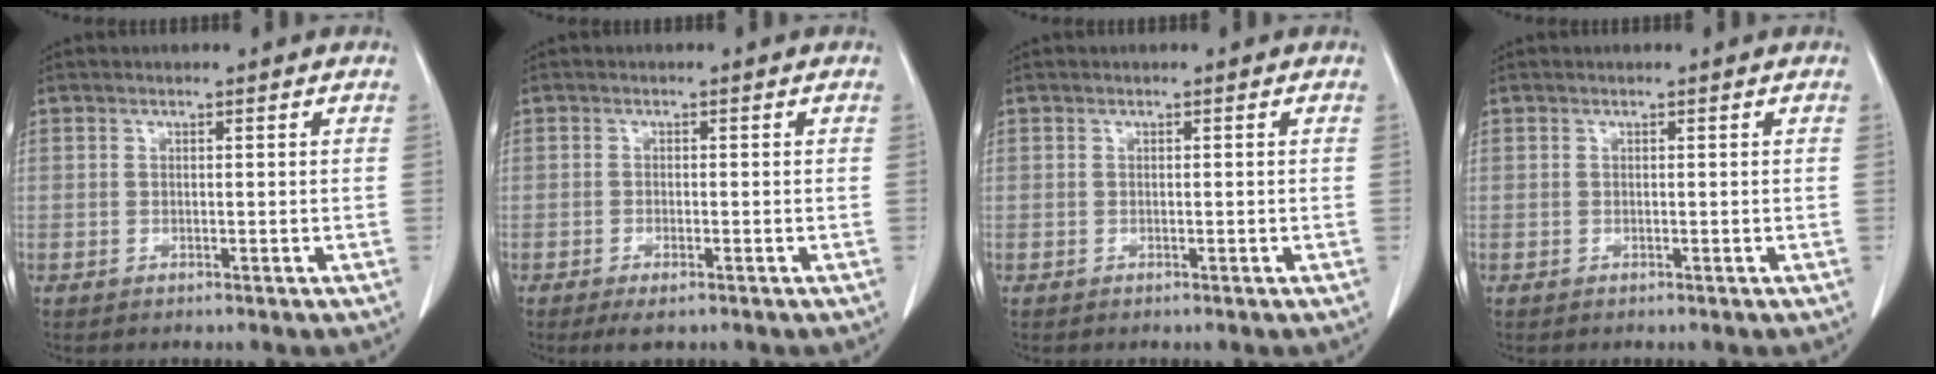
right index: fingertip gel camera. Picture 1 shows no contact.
{"total": 2.4, "force": [-1.5, 0.6, 1.8], "torque": [-0.032, -0.005, -0.020]}
{"total": 0.0}
{"total": 0.0}